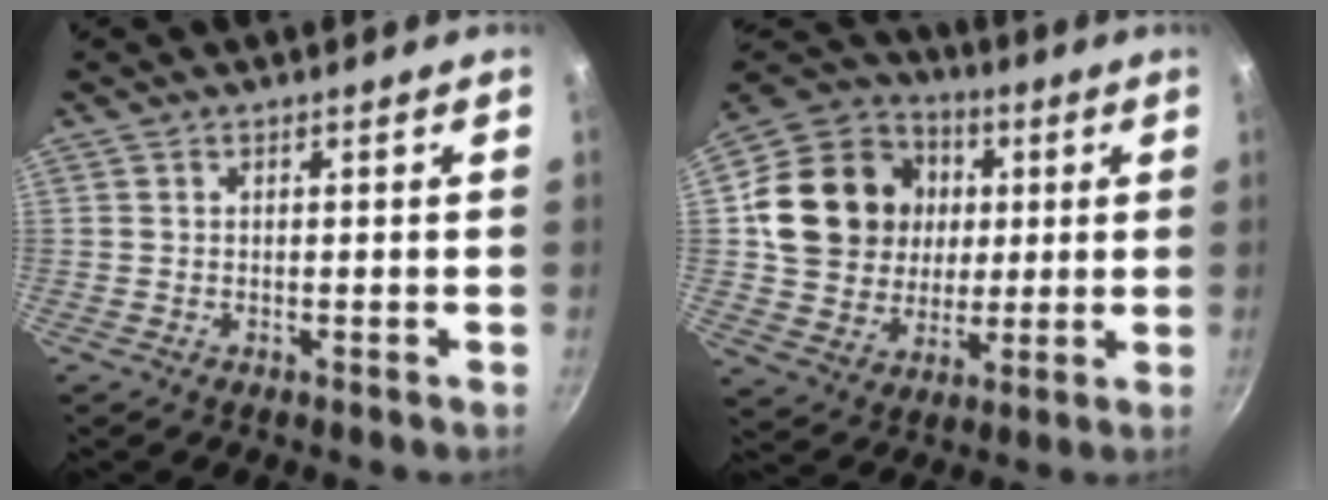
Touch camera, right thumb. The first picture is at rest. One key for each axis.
{"total": 20.0, "fx": 3.5, "fy": 17.3, "fz": 9.5, "tx": -0.151, "ty": 0.017, "tz": 0.065}